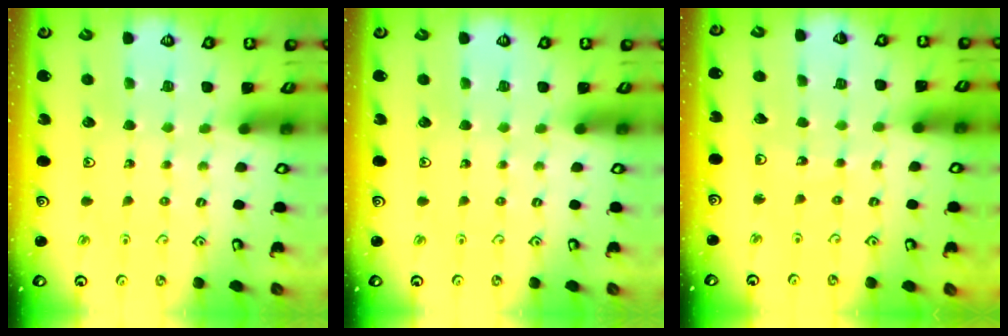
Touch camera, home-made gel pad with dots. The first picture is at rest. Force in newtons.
{"total": 0.0}
{"total": 3.4, "press": 3.4, "slide": 0.2}